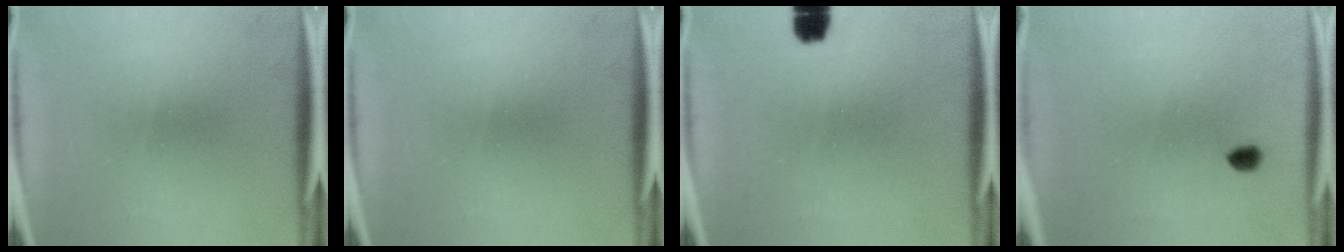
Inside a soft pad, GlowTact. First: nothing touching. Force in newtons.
{"total": 0.0}
{"total": 3.5}
{"total": 2.1}